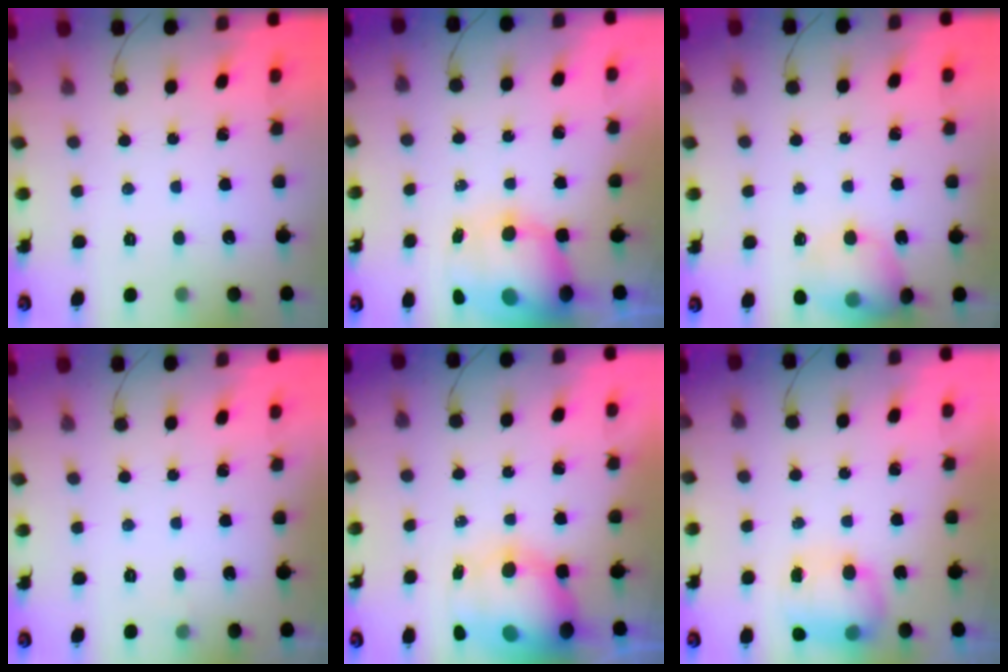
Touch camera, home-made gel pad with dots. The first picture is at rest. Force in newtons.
{"total": 12.8, "press": 12.4, "slide": 3.4}
{"total": 12.7, "press": 12.5, "slide": 2.0}
{"total": 2.8, "press": 2.5, "slide": 1.1}
{"total": 10.6, "press": 10.2, "slide": 2.6}
{"total": 8.6, "press": 8.5, "slide": 1.0}